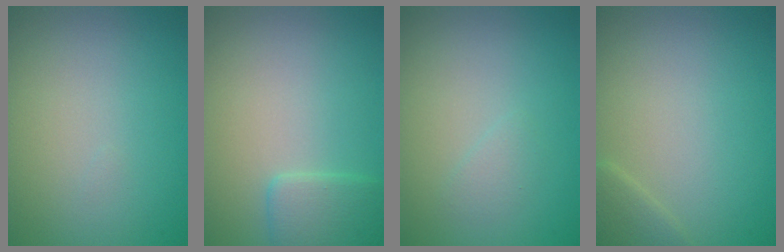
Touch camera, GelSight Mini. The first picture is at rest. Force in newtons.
{"total": 2.3, "press": 2.3, "slide": 0.2}
{"total": 0.9, "press": 0.9, "slide": 0.0}
{"total": 1.5, "press": 1.5, "slide": 0.1}